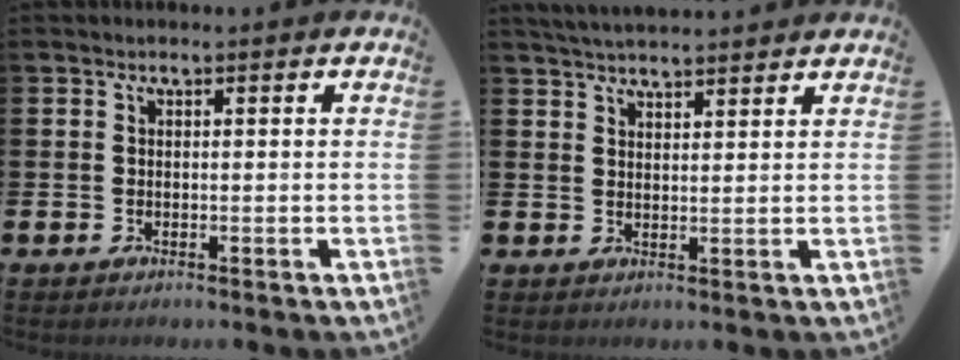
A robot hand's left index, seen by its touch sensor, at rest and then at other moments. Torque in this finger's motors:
{"motor_torque": [-0.01, -0.61, 0.56, 0.04]}